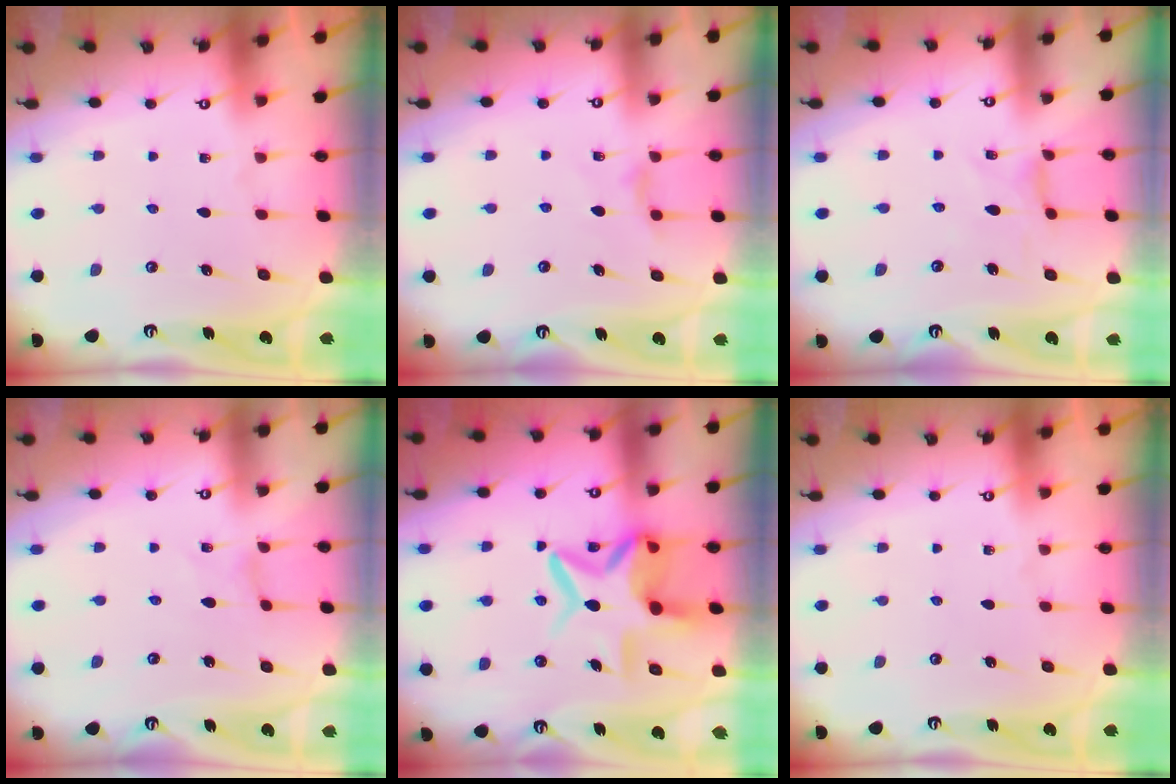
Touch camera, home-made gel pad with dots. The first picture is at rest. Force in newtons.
{"total": 4.3, "press": 4.3, "slide": 0.4}
{"total": 1.3, "press": 1.3, "slide": 0.3}
{"total": 0.0}
{"total": 11.9, "press": 11.8, "slide": 1.9}
{"total": 0.0}